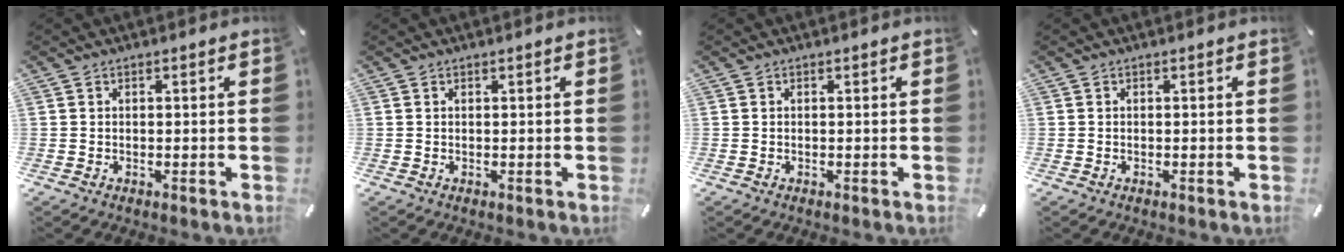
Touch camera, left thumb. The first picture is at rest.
{"total": 0.0}
{"total": 0.0}
{"total": 0.0}